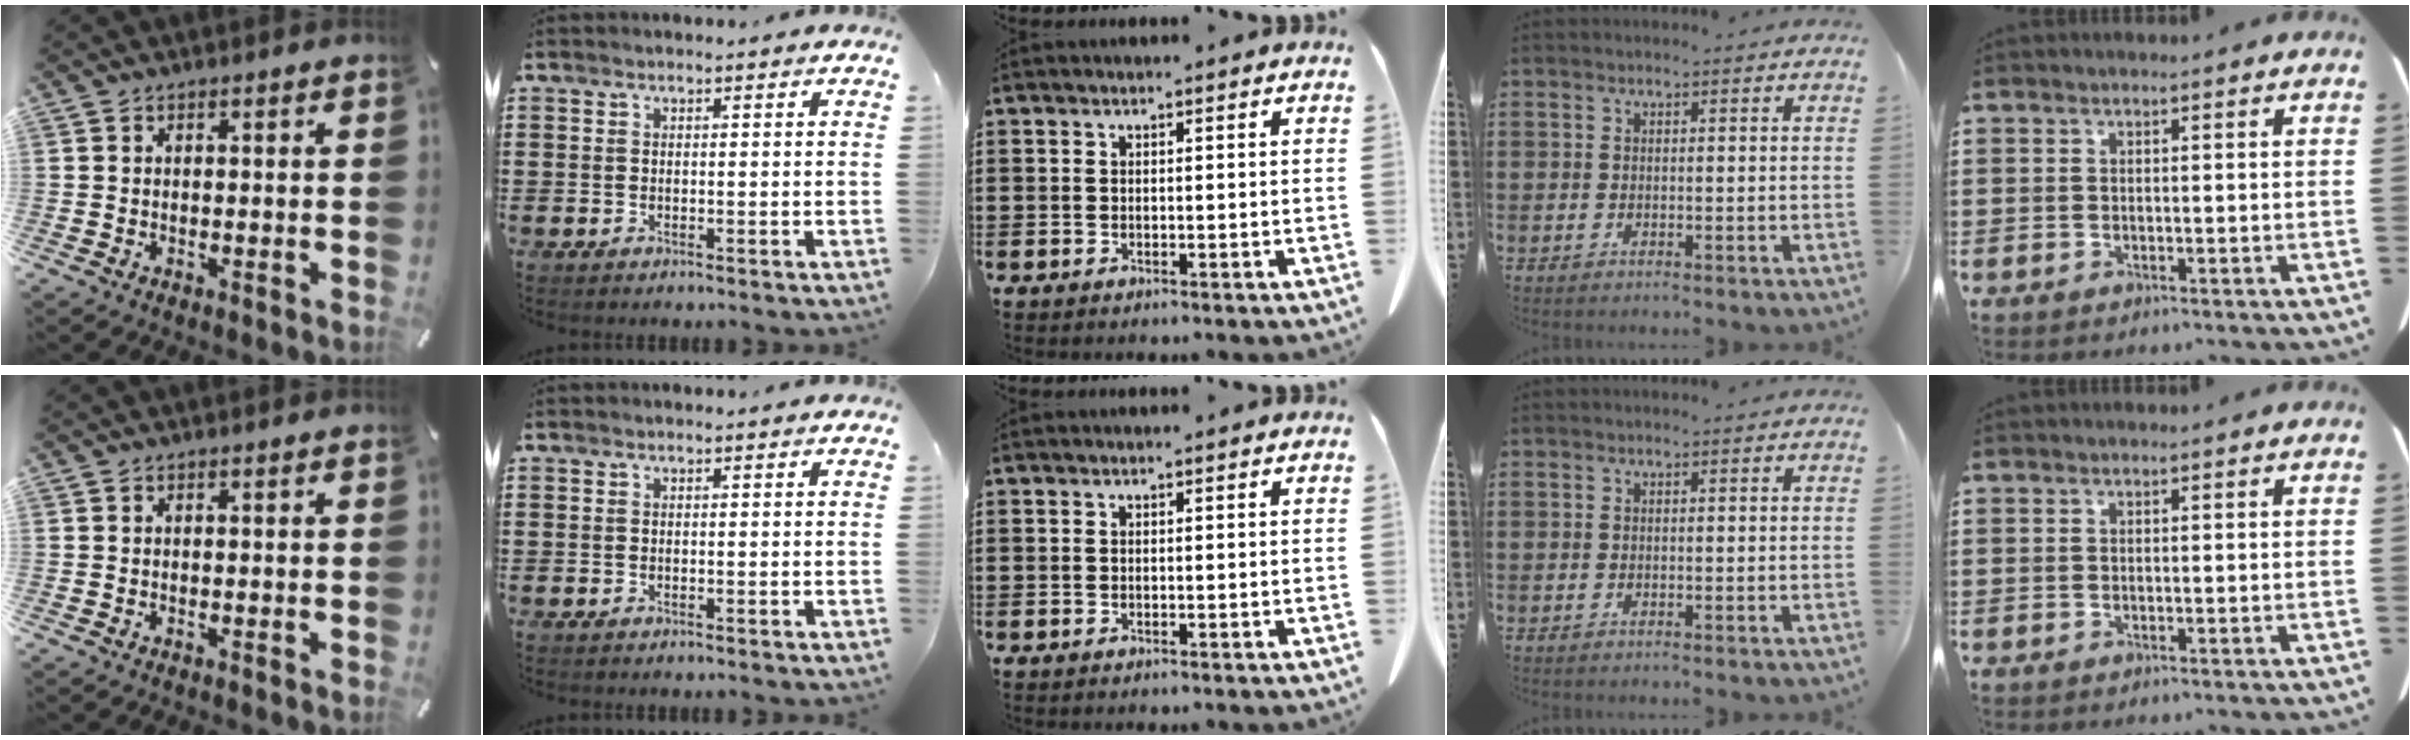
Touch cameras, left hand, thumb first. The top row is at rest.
{}